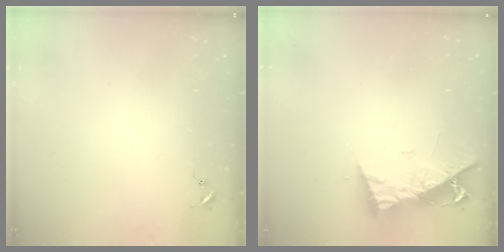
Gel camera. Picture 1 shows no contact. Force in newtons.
{"total": 9.7, "press": 9.7, "slide": 0.7}